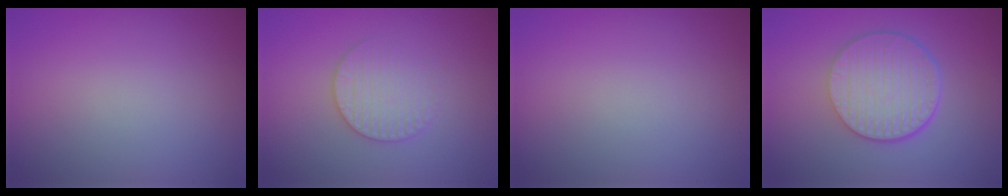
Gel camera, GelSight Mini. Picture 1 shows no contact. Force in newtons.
{"total": 2.8, "press": 2.7, "slide": 0.6}
{"total": 0.0}
{"total": 6.5, "press": 4.8, "slide": 4.4}